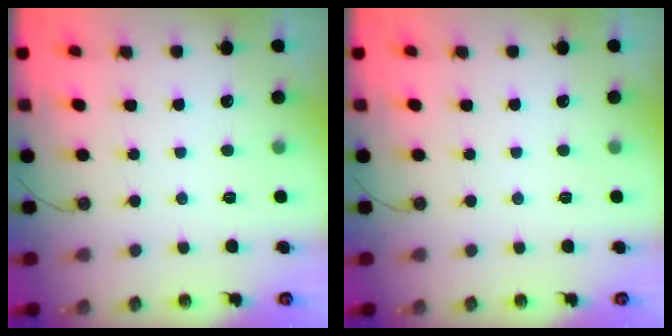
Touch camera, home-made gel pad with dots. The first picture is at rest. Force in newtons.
{"total": 0.0}